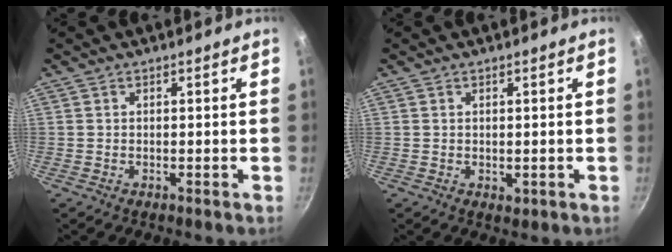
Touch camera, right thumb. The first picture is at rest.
{"total": 0.9, "force": [0.1, 0.6, 0.7], "torque": [-0.008, -0.004, 0.001]}